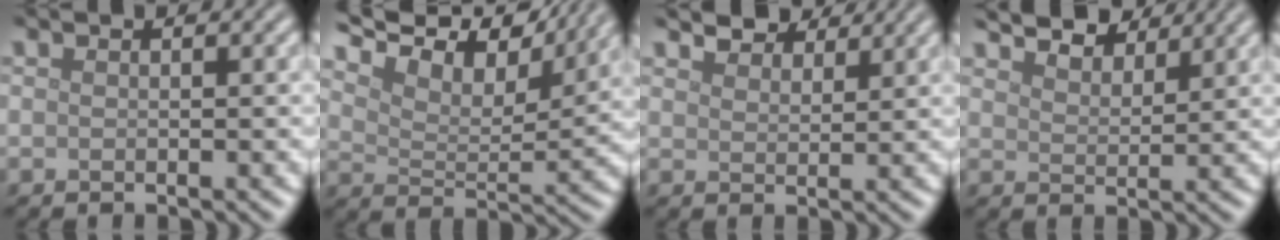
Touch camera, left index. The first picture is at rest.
{"total": 11.3, "force": [9.5, 3.4, 5.0], "torque": [-0.113, 0.014, 0.134]}
{"total": 3.9, "force": [3.6, 1.1, 1.1], "torque": [-0.026, 0.002, 0.062]}
{"total": 6.2, "force": [5.4, 1.9, 2.2], "torque": [-0.045, 0.005, 0.080]}